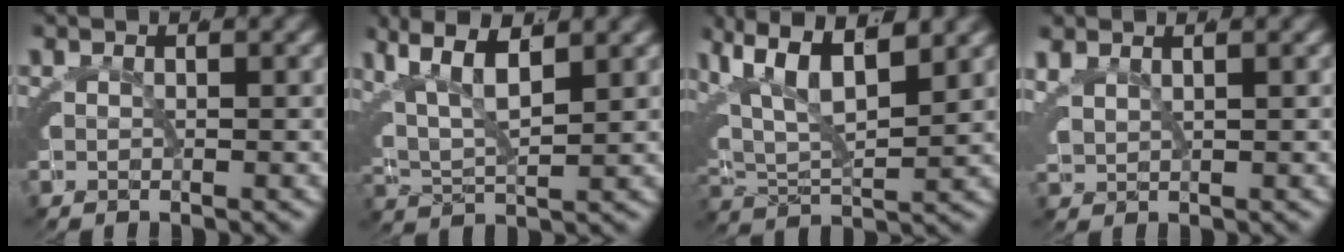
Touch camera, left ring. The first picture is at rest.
{"total": 7.5, "force": [3.0, 5.0, 4.7], "torque": [-0.122, -0.007, 0.048]}
{"total": 9.2, "force": [3.4, 6.3, 5.7], "torque": [-0.138, 0.000, 0.050]}
{"total": 3.4, "force": [1.1, 2.7, 1.7], "torque": [-0.056, -0.007, 0.024]}